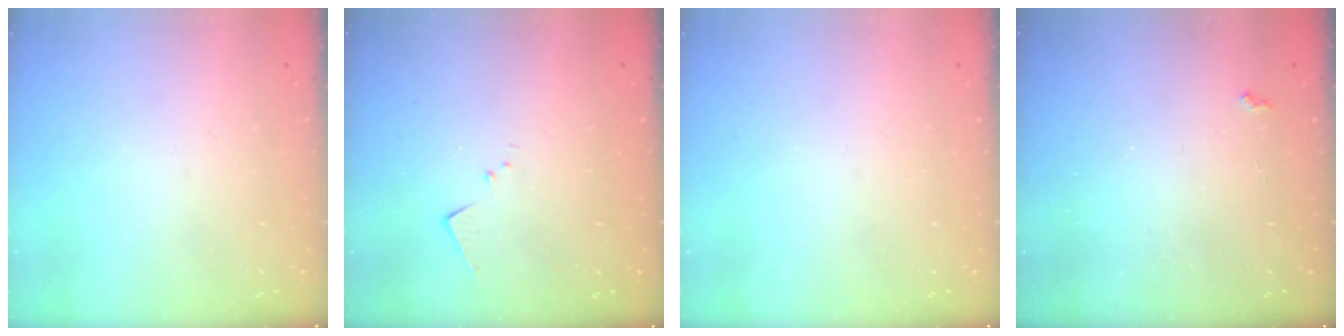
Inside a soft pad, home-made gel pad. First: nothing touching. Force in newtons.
{"total": 4.8, "press": 4.7, "slide": 0.6}
{"total": 0.0}
{"total": 2.5, "press": 2.4, "slide": 0.4}